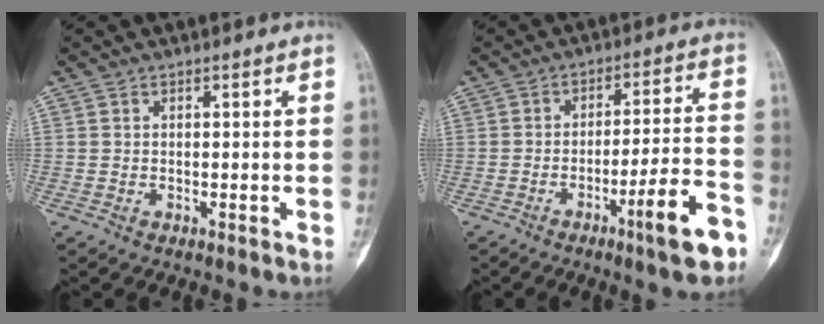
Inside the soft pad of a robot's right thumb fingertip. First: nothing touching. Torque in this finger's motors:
{"motor_torque": [1.47, 0.24, 0.57, -0.60, 0.28]}